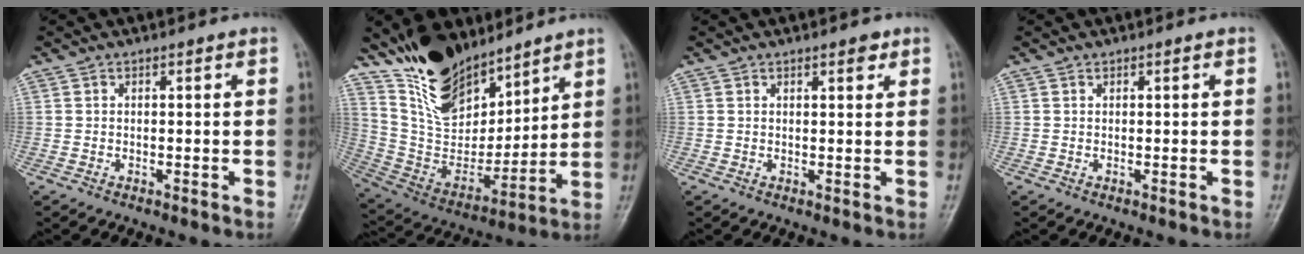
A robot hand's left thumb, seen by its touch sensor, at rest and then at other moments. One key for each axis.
{"total": 18.0, "fx": 13.4, "fy": 8.4, "fz": 8.7, "tx": -0.100, "ty": -0.075, "tz": 0.256}
{"total": 1.9, "fx": 1.2, "fy": 0.7, "fz": 1.2, "tx": -0.010, "ty": -0.006, "tz": 0.016}
{"total": 0.0}